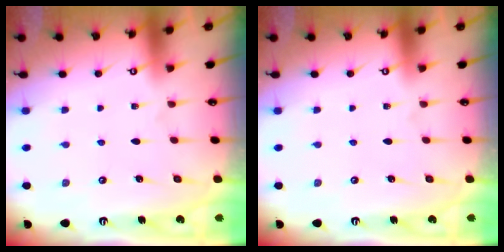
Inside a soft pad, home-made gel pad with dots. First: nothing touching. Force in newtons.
{"total": 0.0}